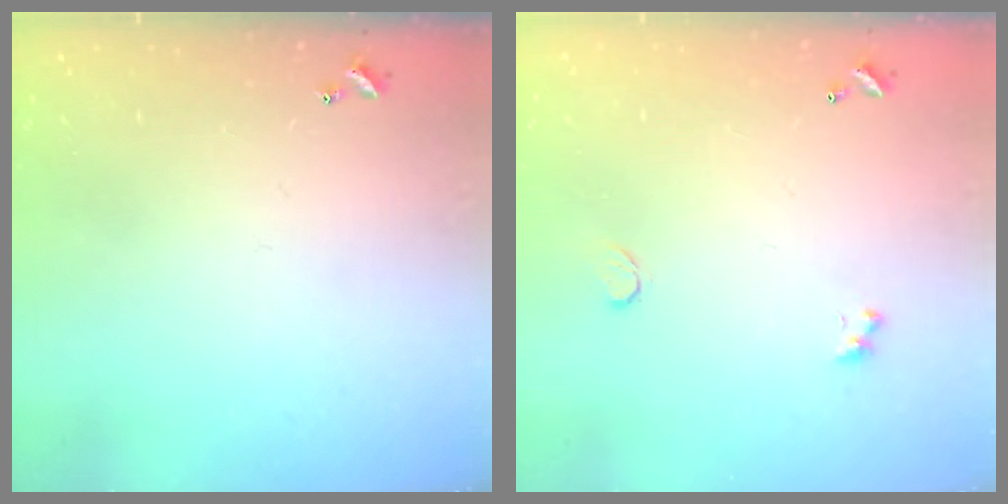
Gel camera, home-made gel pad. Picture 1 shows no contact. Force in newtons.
{"total": 0.6, "press": 0.4, "slide": 0.4}